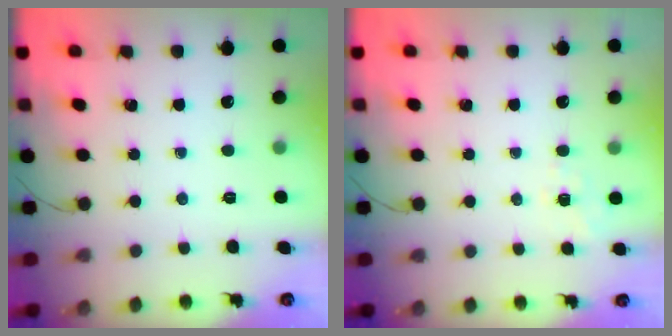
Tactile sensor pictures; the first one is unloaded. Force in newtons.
{"total": 4.5, "press": 4.3, "slide": 1.5}